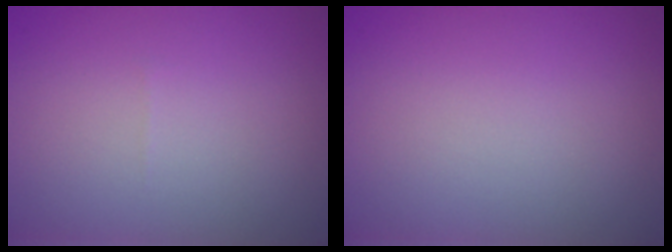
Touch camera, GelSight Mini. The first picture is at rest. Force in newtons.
{"total": 0.0}